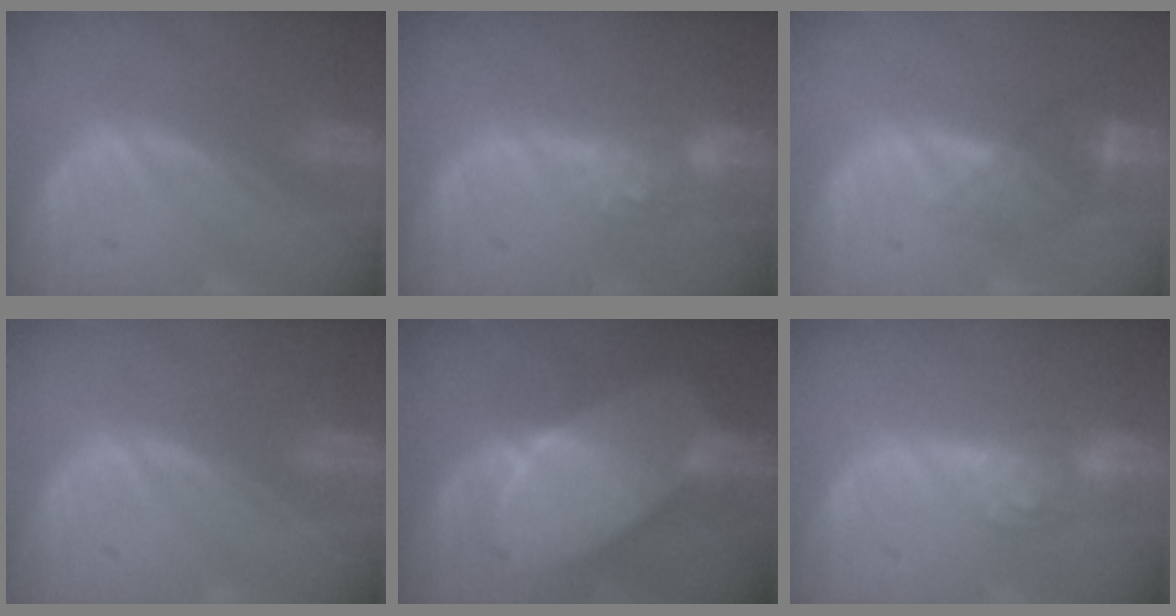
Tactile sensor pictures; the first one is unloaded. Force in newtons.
{"total": 4.7, "press": 4.2, "slide": 2.1}
{"total": 4.2, "press": 3.8, "slide": 1.7}
{"total": 0.0}
{"total": 8.8, "press": 8.8, "slide": 0.3}
{"total": 4.6, "press": 4.5, "slide": 0.8}